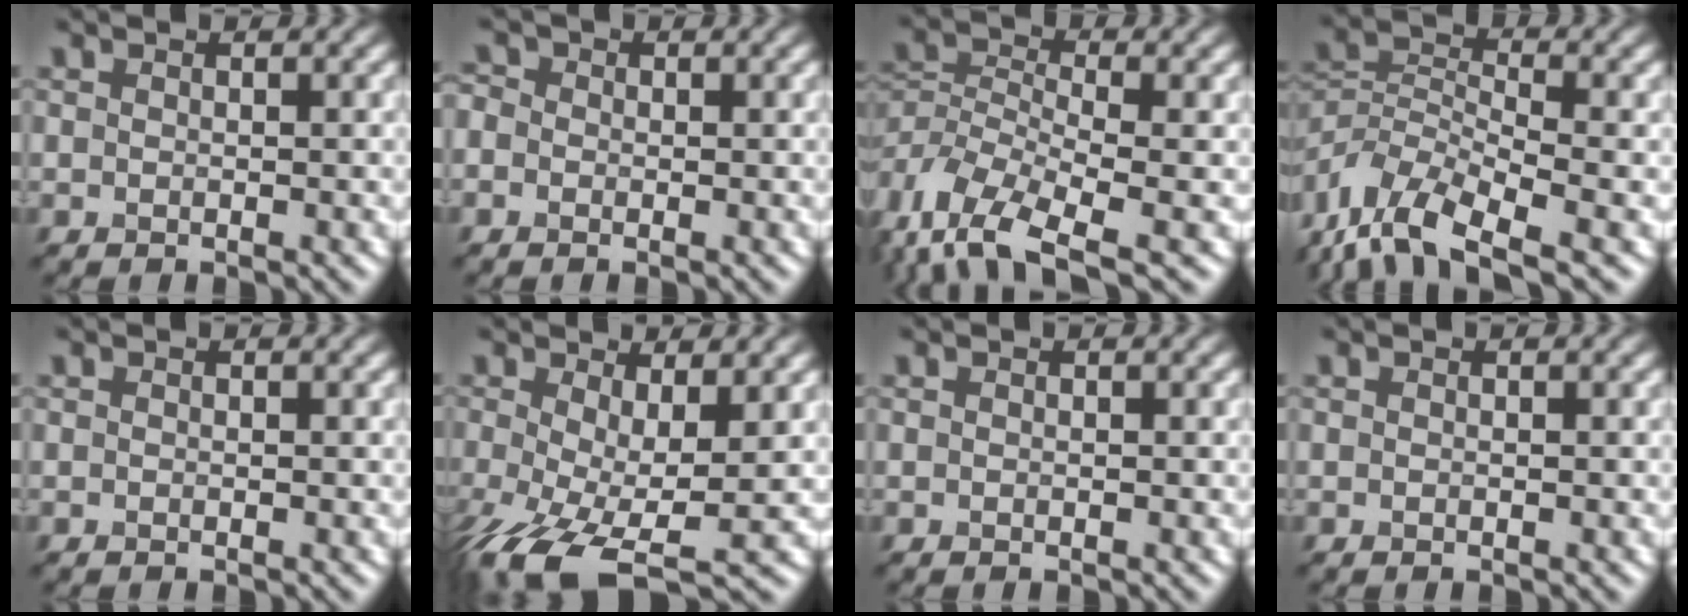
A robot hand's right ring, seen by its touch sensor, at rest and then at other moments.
{"total": 1.1, "force": [0.0, 1.0, 0.4], "torque": [-0.008, 0.005, -0.014]}
{"total": 8.5, "force": [-4.7, 3.9, 6.0], "torque": [-0.119, -0.009, -0.098]}
{"total": 9.1, "force": [-5.7, 3.7, 6.1], "torque": [-0.116, -0.003, -0.120]}
{"total": 0.0}
{"total": 8.3, "force": [-3.1, 3.1, 7.1], "torque": [-0.151, -0.030, -0.054]}
{"total": 0.0}
{"total": 0.0}